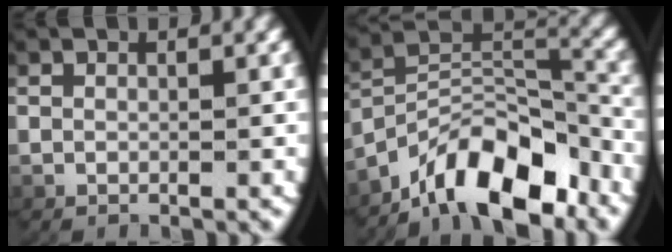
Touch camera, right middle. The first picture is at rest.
{"total": 9.8, "force": [-5.6, 4.9, 6.3], "torque": [-0.099, -0.018, -0.078]}